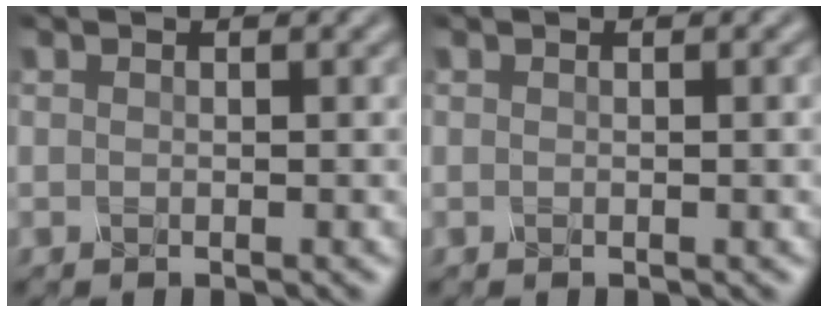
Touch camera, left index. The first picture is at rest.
{"total": 1.3, "force": [0.0, 0.4, 1.2], "torque": [-0.011, 0.002, -0.003]}